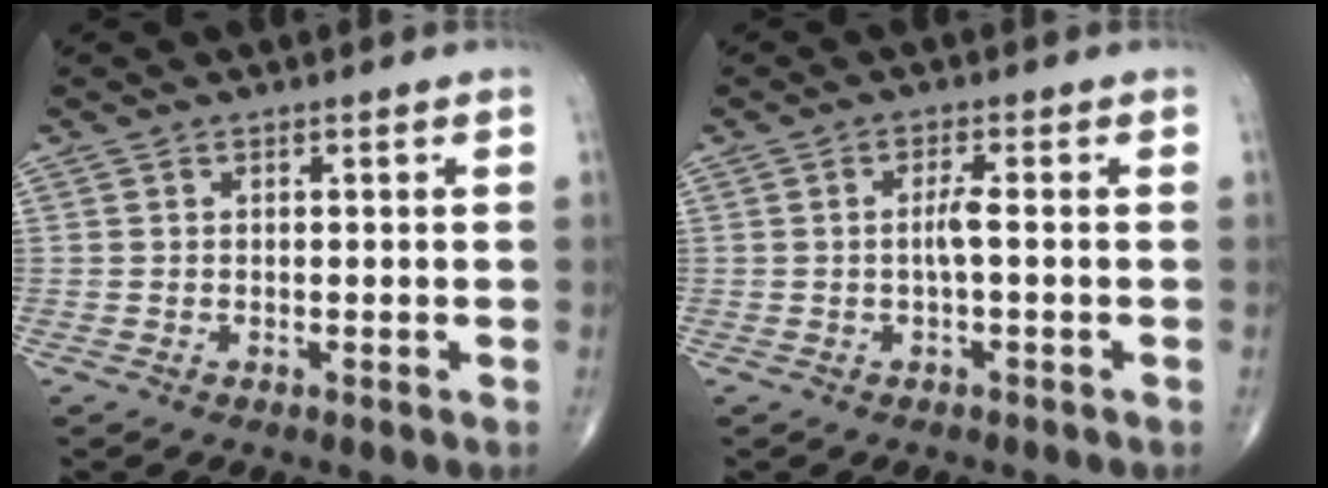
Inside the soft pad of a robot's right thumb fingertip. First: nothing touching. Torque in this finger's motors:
{"motor_torque": [0.29, 0.67, 0.11, 0.04, 0.09]}